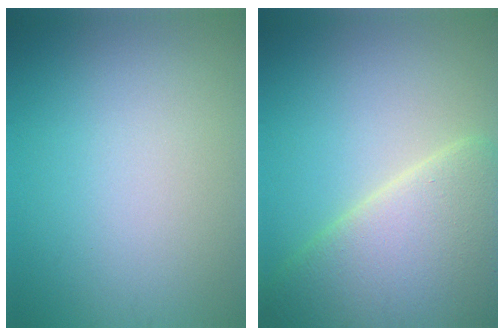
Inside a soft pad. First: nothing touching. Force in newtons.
{"total": 10.2, "press": 10.2, "slide": 0.5}